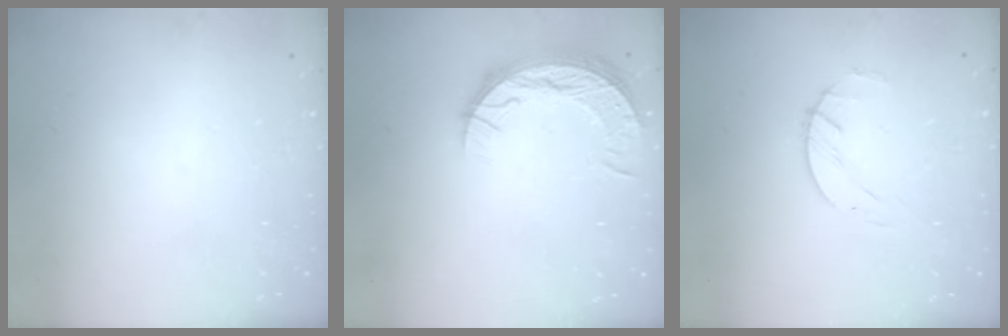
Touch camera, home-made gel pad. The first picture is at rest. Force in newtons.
{"total": 9.9, "press": 9.9, "slide": 0.7}
{"total": 1.6, "press": 1.6, "slide": 0.3}